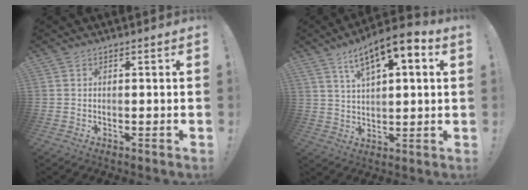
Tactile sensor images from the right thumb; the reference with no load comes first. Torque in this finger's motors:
{"motor_torque": [0.63, 0.94, 0.61, 0.61, 0.31]}